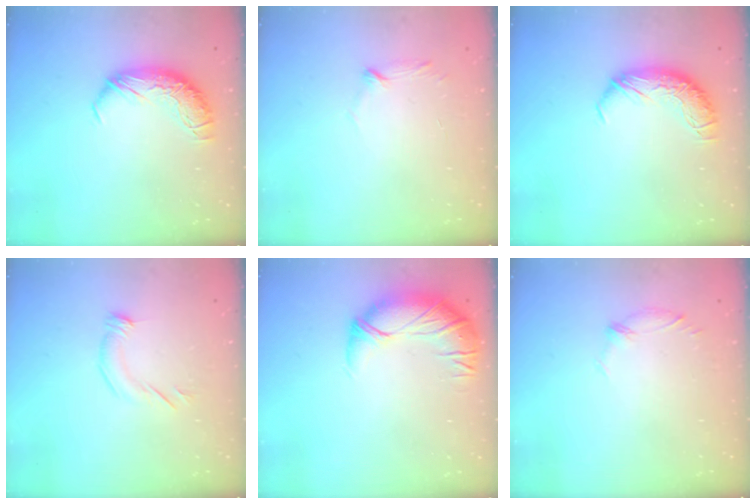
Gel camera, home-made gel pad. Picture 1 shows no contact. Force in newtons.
{"total": 6.5, "press": 6.4, "slide": 1.2}
{"total": 0.0}
{"total": 5.5, "press": 5.5, "slide": 0.5}
{"total": 2.9, "press": 0.7, "slide": 2.8}
{"total": 5.4, "press": 5.2, "slide": 1.3}